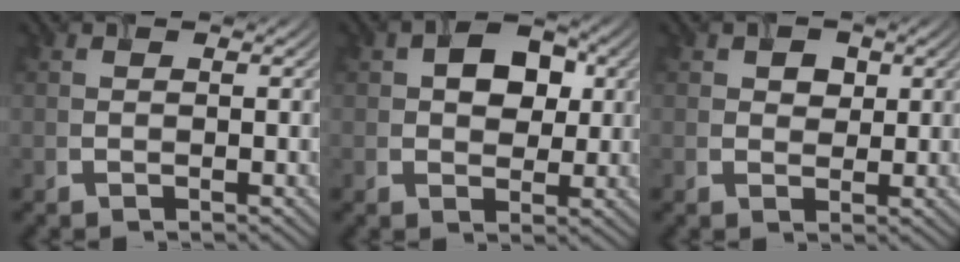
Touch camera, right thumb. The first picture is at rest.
{"total": 5.1, "force": [1.1, 3.8, 3.3], "torque": [-0.049, 0.004, 0.008]}
{"total": 2.1, "force": [0.8, 1.7, 1.0], "torque": [-0.016, -0.002, 0.013]}